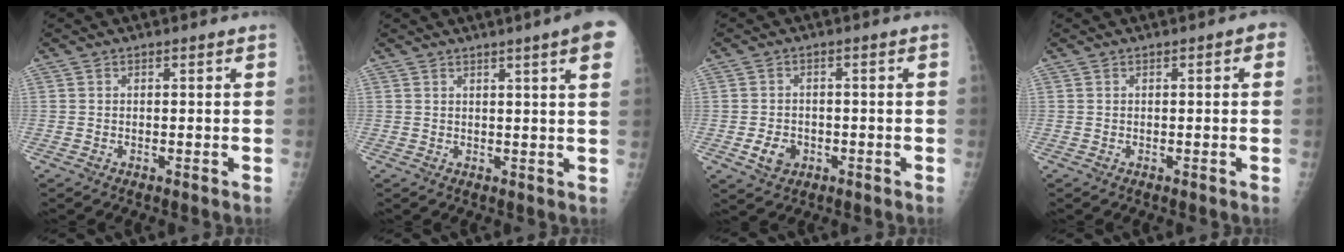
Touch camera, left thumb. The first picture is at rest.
{"total": 7.5, "force": [3.9, 0.0, 6.4], "torque": [-0.072, -0.005, 0.038]}
{"total": 4.3, "force": [-1.5, 3.4, 2.1], "torque": [-0.027, 0.006, -0.019]}
{"total": 1.6, "force": [0.3, 0.6, 1.4], "torque": [-0.011, 0.005, -0.002]}